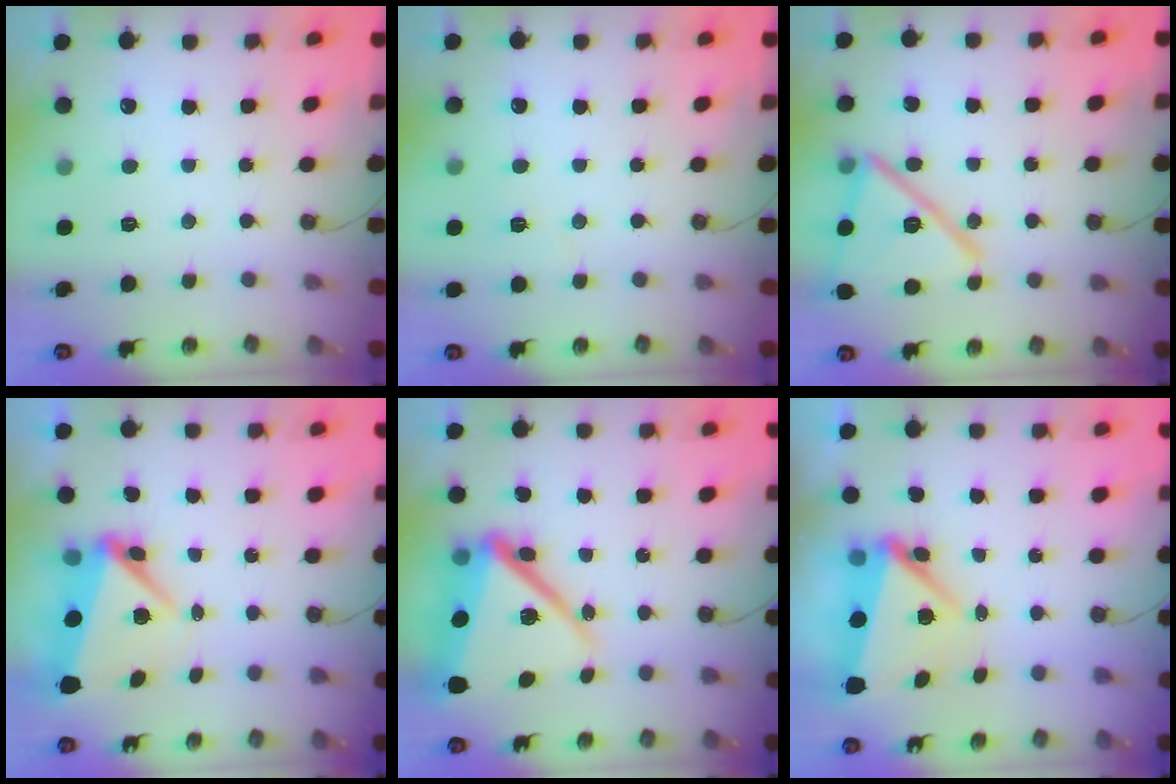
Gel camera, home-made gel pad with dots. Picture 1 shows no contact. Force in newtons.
{"total": 2.9, "press": 2.8, "slide": 0.7}
{"total": 19.0, "press": 19.0, "slide": 0.6}
{"total": 6.3, "press": 5.9, "slide": 2.2}
{"total": 18.6, "press": 18.5, "slide": 1.8}
{"total": 6.3, "press": 6.2, "slide": 0.5}